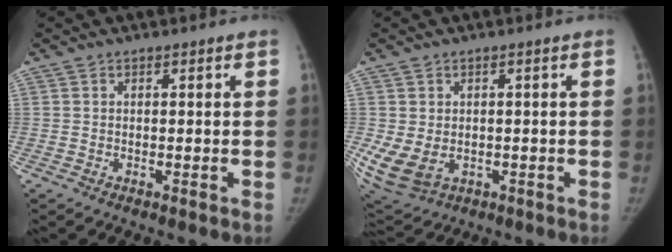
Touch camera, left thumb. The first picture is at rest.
{"total": 9.3, "force": [-1.5, 6.7, 6.2], "torque": [-0.136, -0.010, -0.006]}